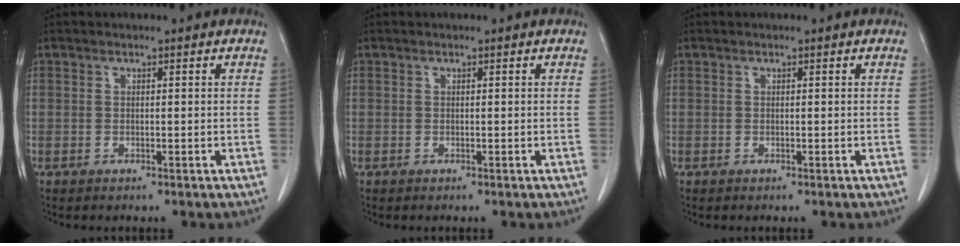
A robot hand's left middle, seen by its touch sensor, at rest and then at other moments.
{"total": 0.0}
{"total": 0.0}